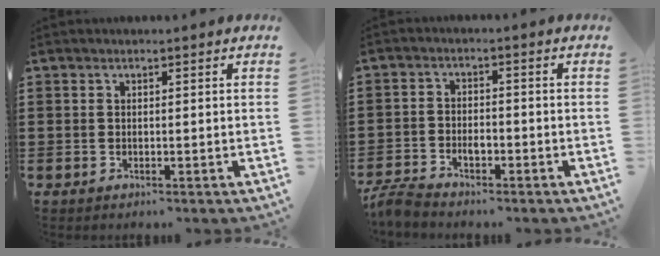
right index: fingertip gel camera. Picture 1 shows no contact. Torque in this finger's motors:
{"motor_torque": [2.14, 0.00, 0.07, 0.03]}